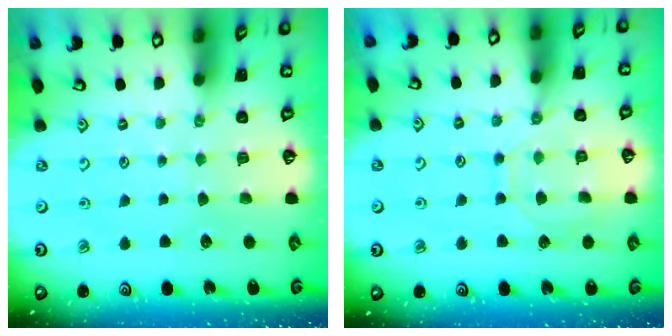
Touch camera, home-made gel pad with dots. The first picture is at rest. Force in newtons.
{"total": 8.4, "press": 8.3, "slide": 0.8}